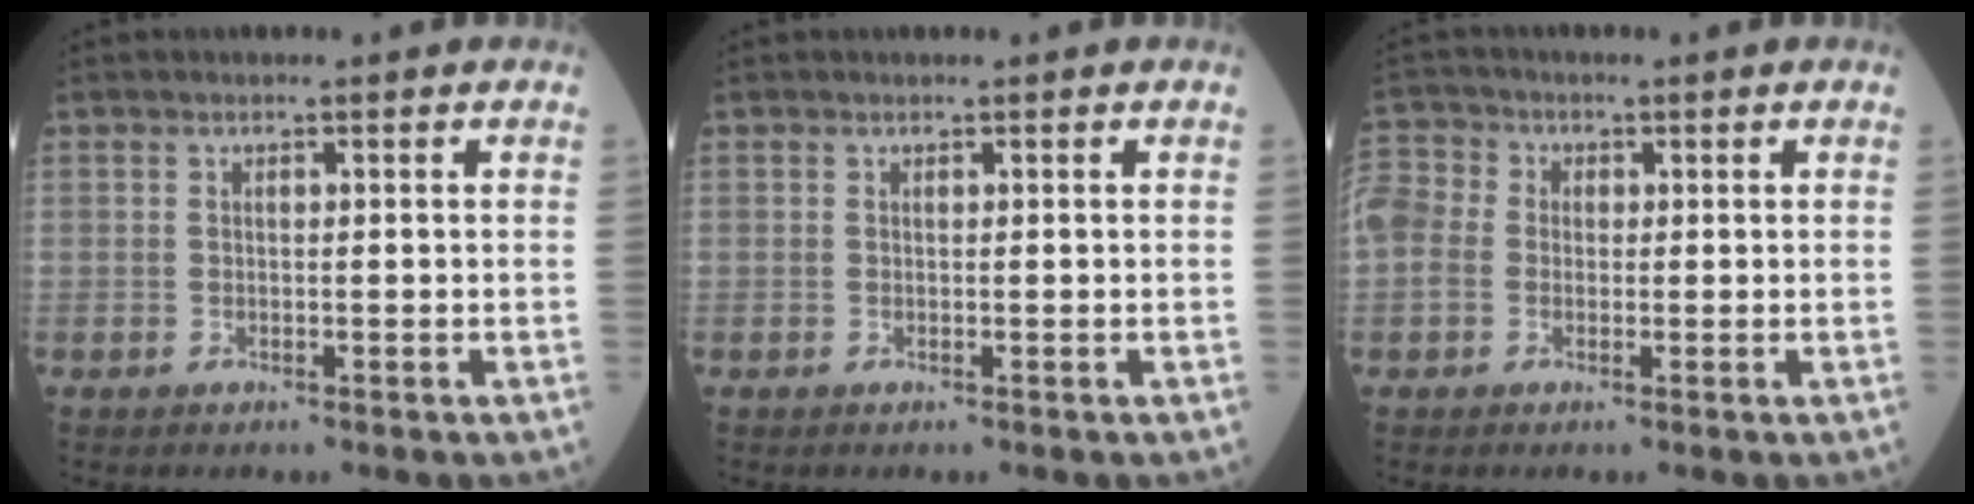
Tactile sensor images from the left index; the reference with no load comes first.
{"total": 0.0}
{"total": 12.1, "force": [0.8, 10.7, 5.5], "torque": [-0.177, 0.043, 0.015]}